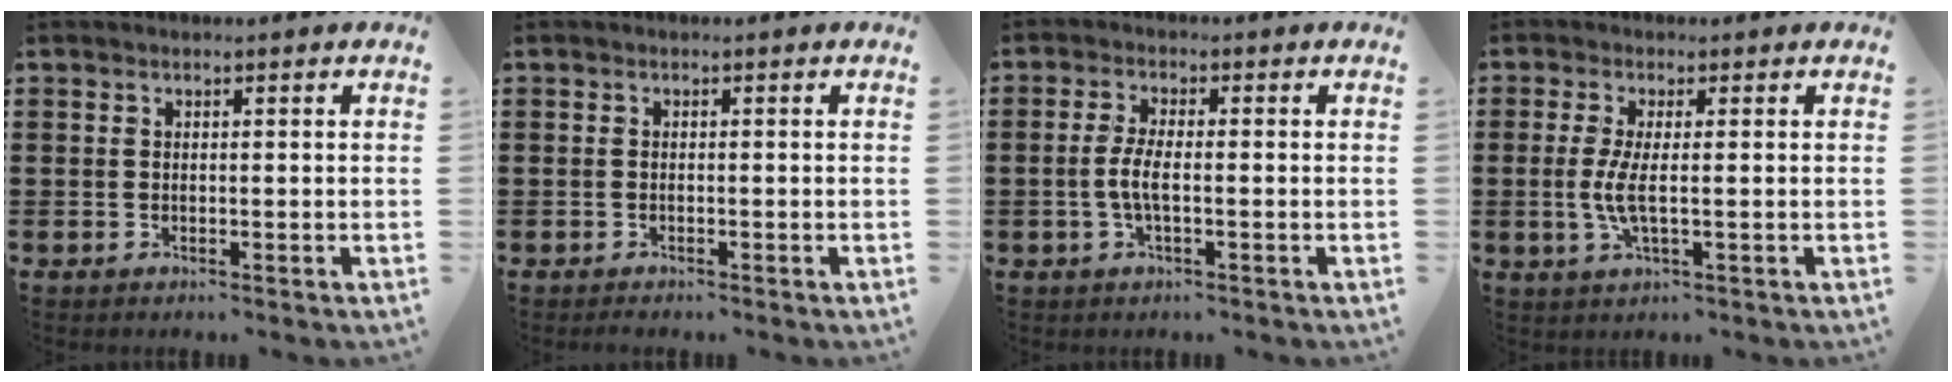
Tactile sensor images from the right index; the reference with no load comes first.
{"total": 0.5, "force": [-0.4, 0.1, 0.3], "torque": [-0.009, -0.004, -0.007]}
{"total": 3.8, "force": [-0.9, 1.0, 3.6], "torque": [-0.091, -0.005, -0.028]}
{"total": 4.6, "force": [-0.2, 0.9, 4.5], "torque": [-0.103, -0.010, -0.011]}